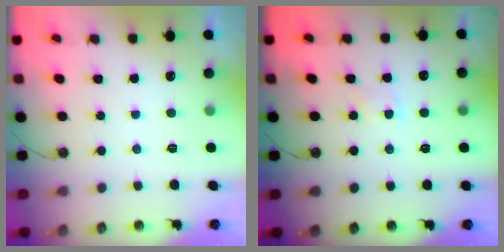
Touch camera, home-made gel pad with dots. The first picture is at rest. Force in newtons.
{"total": 3.1, "press": 3.1, "slide": 0.5}